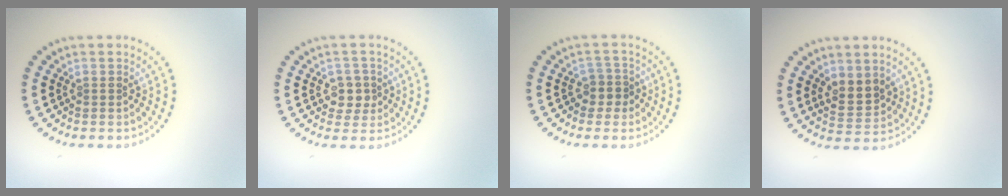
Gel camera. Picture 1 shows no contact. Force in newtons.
{"total": 2.0, "press": 1.9, "slide": 0.6}
{"total": 1.8, "press": 1.5, "slide": 1.1}
{"total": 2.5, "press": 2.3, "slide": 0.9}